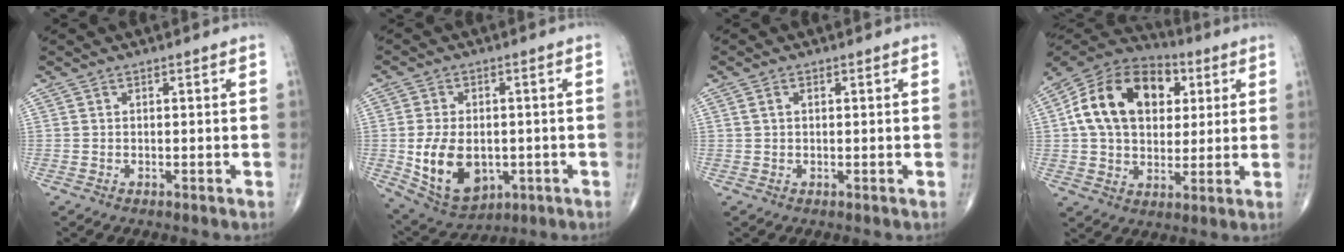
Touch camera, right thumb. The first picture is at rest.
{"total": 13.0, "force": [-2.1, 8.7, 9.4], "torque": [-0.141, 0.000, -0.015]}
{"total": 1.3, "force": [0.4, 0.8, 0.9], "torque": [-0.023, 0.006, 0.010]}
{"total": 20.2, "force": [4.7, 13.9, 13.8], "torque": [-0.218, 0.010, 0.074]}